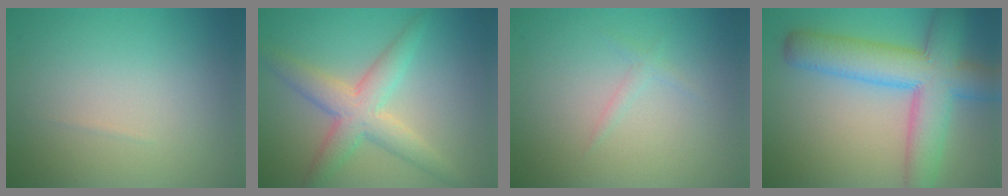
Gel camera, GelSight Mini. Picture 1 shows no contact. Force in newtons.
{"total": 5.0, "press": 5.0, "slide": 0.3}
{"total": 0.8, "press": 0.8, "slide": 0.0}
{"total": 9.0, "press": 9.0, "slide": 0.3}